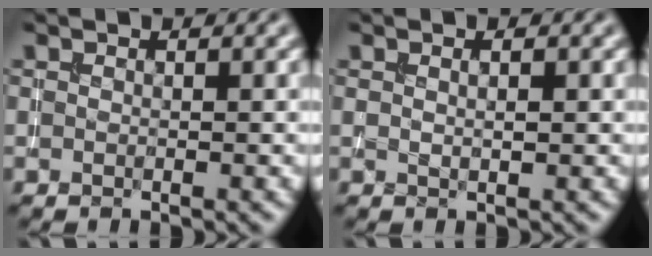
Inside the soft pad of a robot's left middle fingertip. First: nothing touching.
{"total": 0.9, "force": [0.4, 0.1, 0.8], "torque": [-0.007, 0.000, 0.007]}